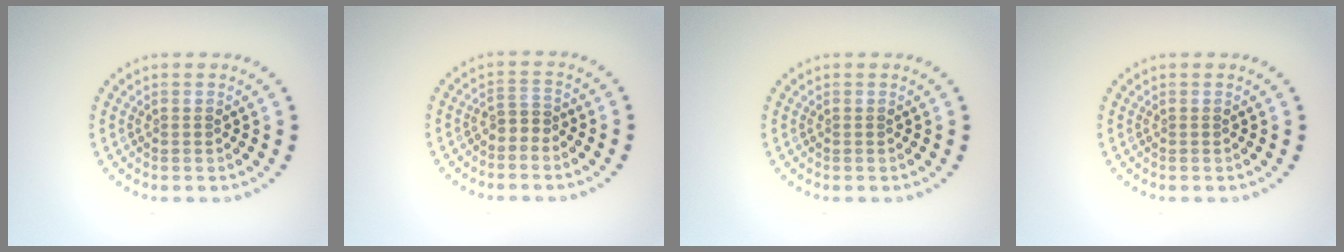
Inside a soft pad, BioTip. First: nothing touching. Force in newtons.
{"total": 1.4, "press": 1.1, "slide": 0.9}
{"total": 0.0}
{"total": 0.0}